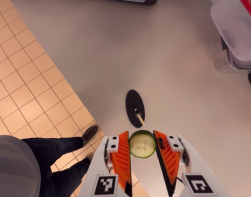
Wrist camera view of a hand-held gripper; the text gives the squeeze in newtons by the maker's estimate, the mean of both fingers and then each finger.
{"total": 8.6, "left": 8.7, "right": 8.6}